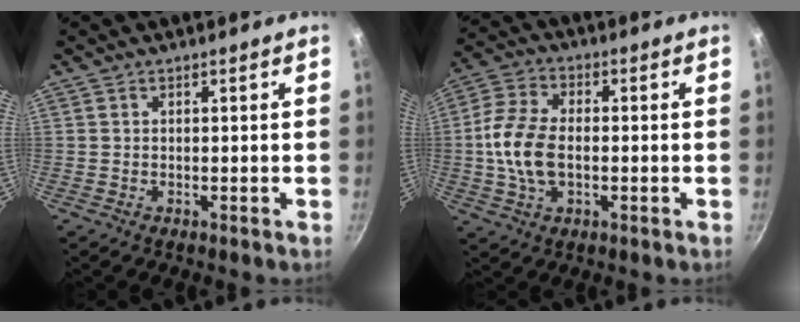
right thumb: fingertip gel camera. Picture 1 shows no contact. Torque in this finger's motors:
{"motor_torque": [-0.76, 0.85, 1.34, -0.17, 0.38]}